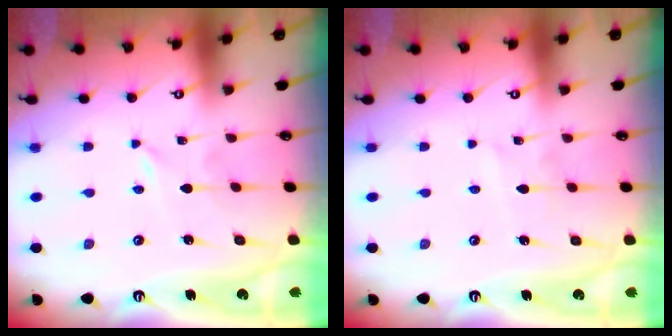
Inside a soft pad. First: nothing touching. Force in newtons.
{"total": 1.6, "press": 1.6, "slide": 0.1}